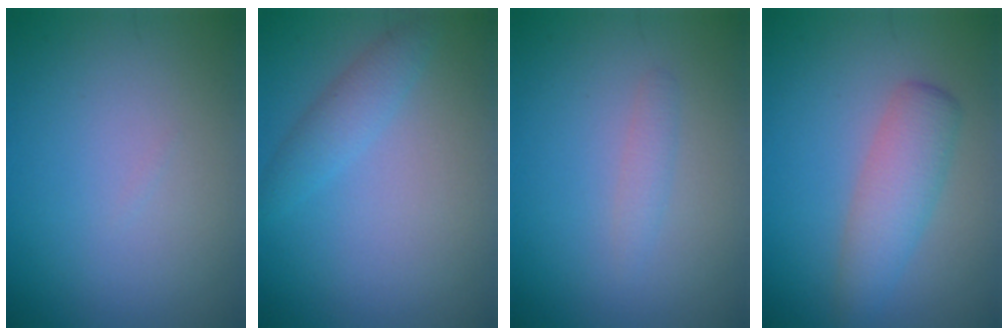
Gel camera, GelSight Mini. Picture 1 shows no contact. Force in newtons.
{"total": 2.1, "press": 2.0, "slide": 0.2}
{"total": 1.1, "press": 1.1, "slide": 0.0}
{"total": 3.7, "press": 3.7, "slide": 0.1}